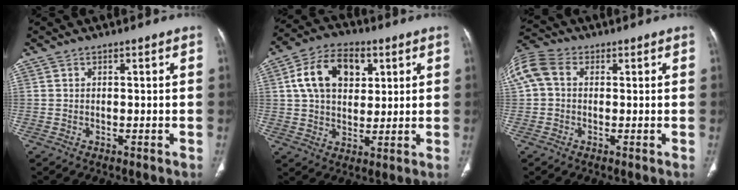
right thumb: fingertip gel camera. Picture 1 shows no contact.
{"total": 13.4, "force": [4.0, 8.9, 9.1], "torque": [-0.132, 0.003, 0.066]}
{"total": 9.6, "force": [1.6, 7.4, 5.9], "torque": [-0.146, 0.034, 0.024]}